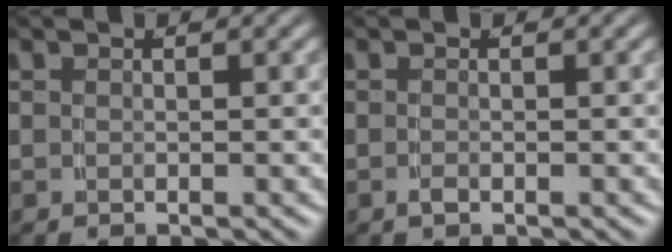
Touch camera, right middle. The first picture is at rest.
{"total": 0.7, "force": [-0.5, -0.3, 0.3], "torque": [-0.007, -0.006, -0.006]}